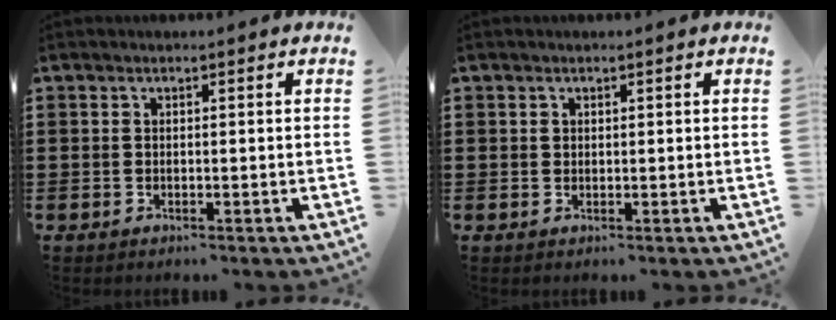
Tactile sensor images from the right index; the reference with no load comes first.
{"total": 0.8, "force": [0.5, 0.6, 0.2], "torque": [-0.004, 0.005, 0.009]}